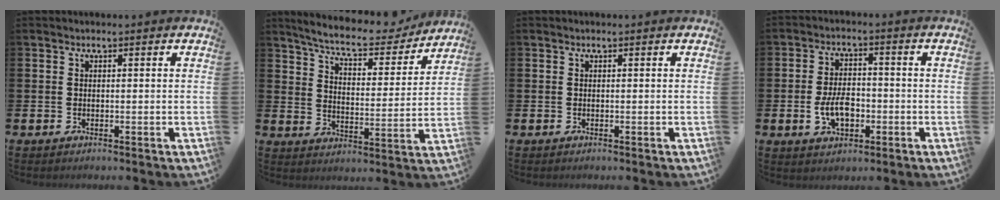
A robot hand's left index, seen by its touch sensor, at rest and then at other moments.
{"total": 7.7, "force": [7.1, 1.4, 2.6], "torque": [-0.080, -0.048, 0.120]}
{"total": 0.0}
{"total": 5.2, "force": [-1.3, 3.1, 4.0], "torque": [-0.068, 0.003, -0.027]}